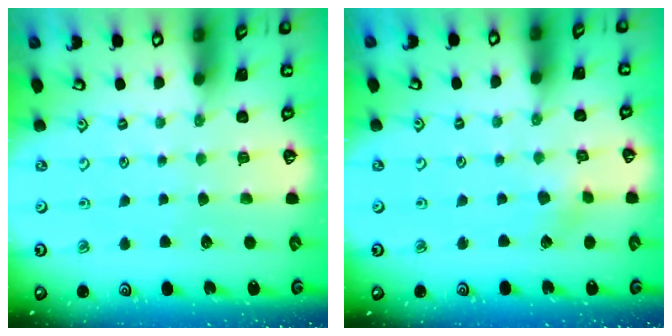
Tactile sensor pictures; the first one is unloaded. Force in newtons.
{"total": 2.9, "press": 2.9, "slide": 0.7}